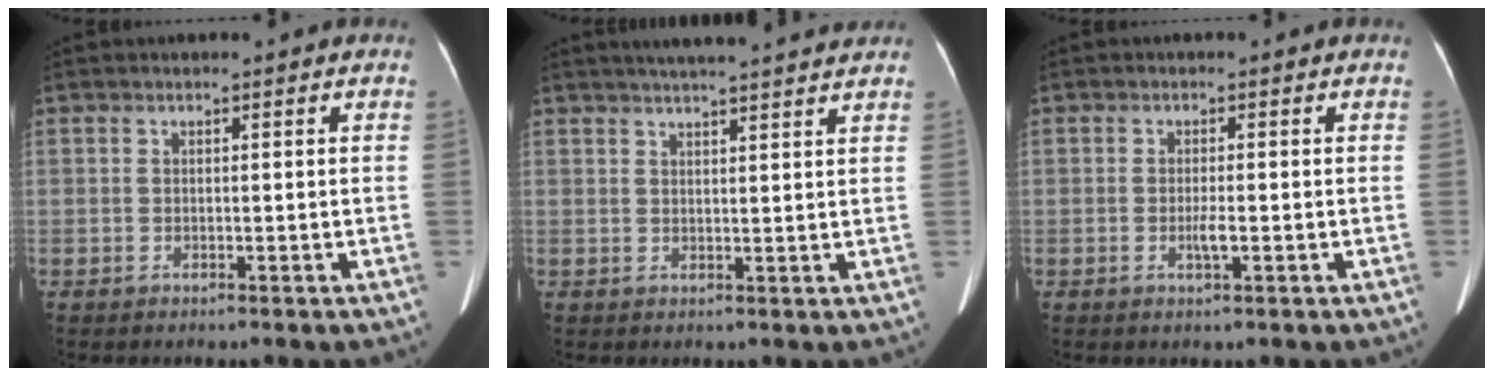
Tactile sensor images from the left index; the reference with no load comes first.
{"total": 11.2, "force": [10.0, 0.2, 5.0], "torque": [-0.072, 0.023, 0.125]}
{"total": 1.8, "force": [-0.5, 0.2, 1.7], "torque": [-0.035, -0.003, -0.009]}